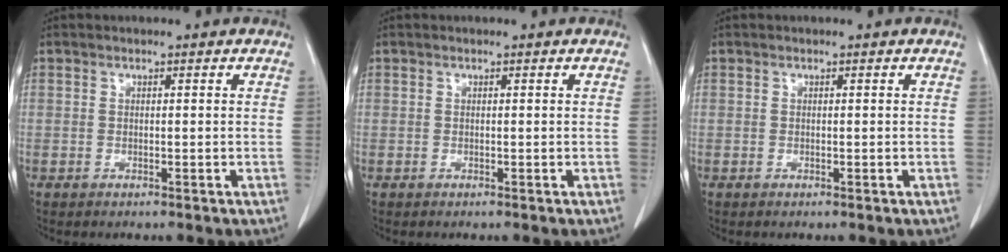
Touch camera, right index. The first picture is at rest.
{"total": 0.0}
{"total": 0.0}